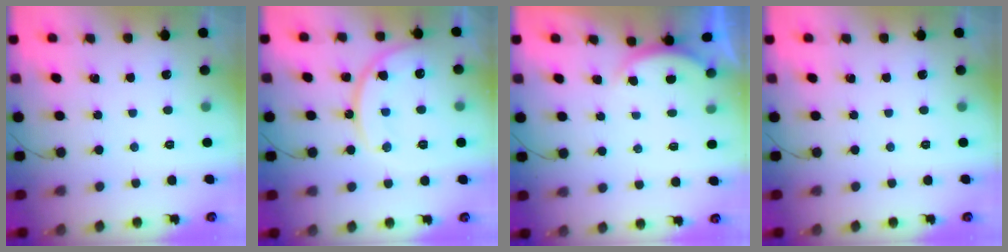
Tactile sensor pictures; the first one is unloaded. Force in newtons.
{"total": 14.8, "press": 14.7, "slide": 1.2}
{"total": 2.5, "press": 2.4, "slide": 0.6}
{"total": 0.0}